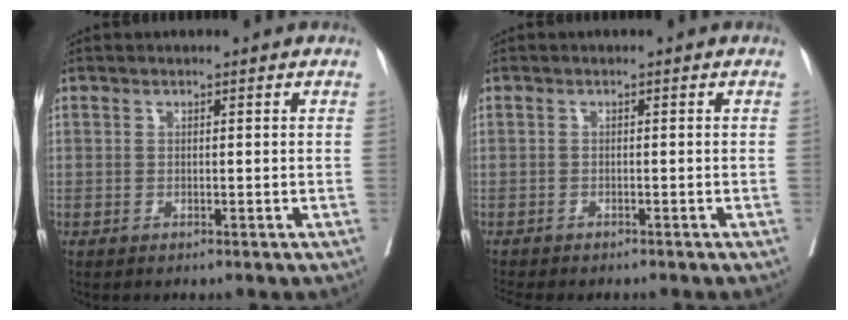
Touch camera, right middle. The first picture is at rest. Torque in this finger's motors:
{"motor_torque": [0.66, -0.84, 0.16, 0.02]}